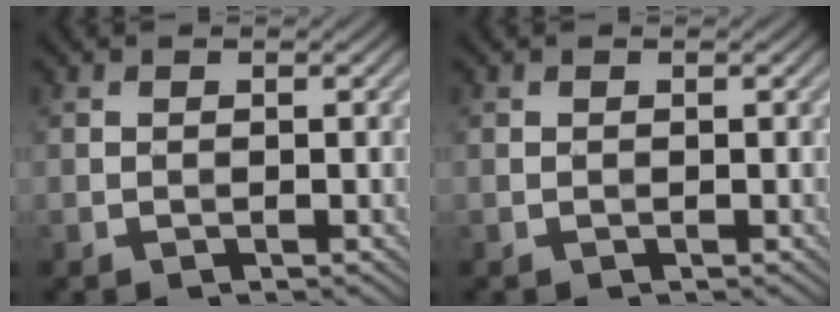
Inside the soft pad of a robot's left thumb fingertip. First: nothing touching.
{"total": 0.0}